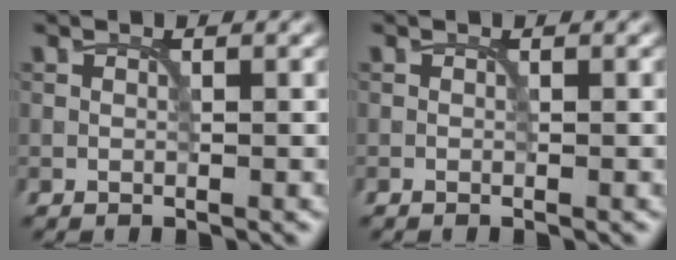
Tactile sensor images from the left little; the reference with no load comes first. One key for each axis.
{"total": 0.0}